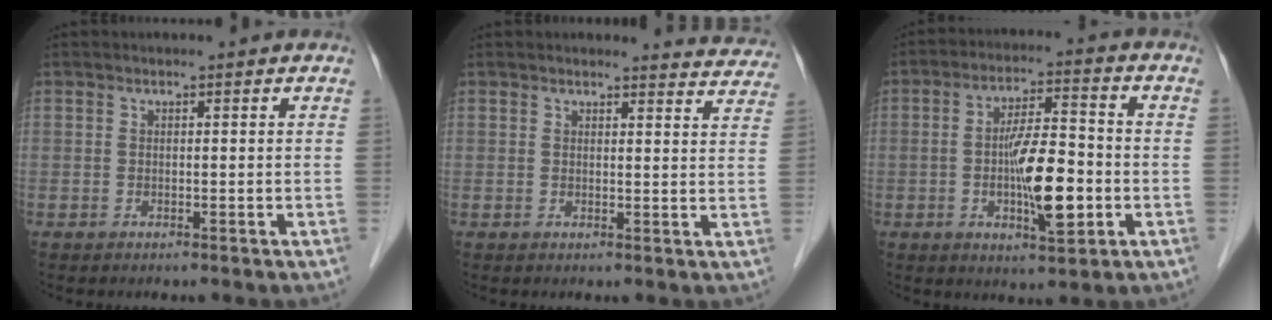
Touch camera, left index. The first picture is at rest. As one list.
[{"total": 5.9, "force": [5.8, 1.0, -0.3], "torque": [0.016, -0.025, 0.041]}, {"total": 10.3, "force": [-2.1, 2.3, 9.8], "torque": [-0.174, 0.002, -0.035]}]